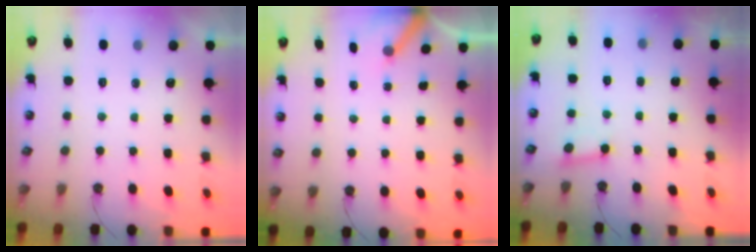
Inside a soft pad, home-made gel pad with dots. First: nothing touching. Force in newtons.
{"total": 2.9, "press": 2.9, "slide": 0.3}
{"total": 2.6, "press": 2.6, "slide": 0.2}